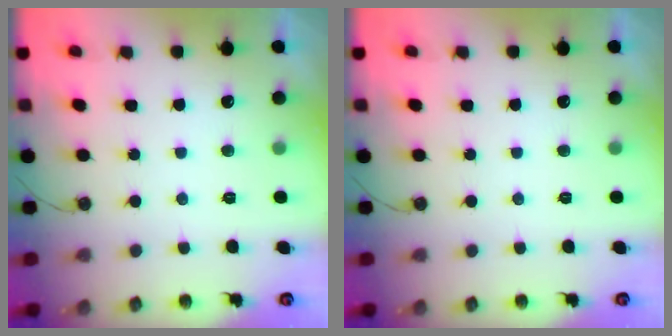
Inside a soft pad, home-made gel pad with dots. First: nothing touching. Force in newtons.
{"total": 0.0}